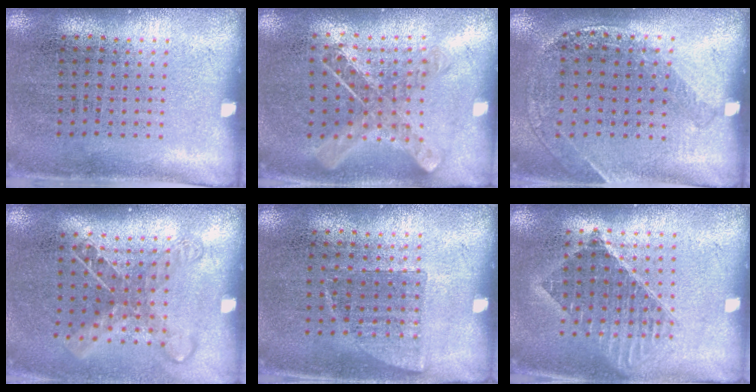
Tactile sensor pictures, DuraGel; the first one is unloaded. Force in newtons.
{"total": 1.0, "press": 1.0, "slide": 0.1}
{"total": 1.2, "press": 1.2, "slide": 0.2}
{"total": 1.5, "press": 1.2, "slide": 1.0}
{"total": 0.8, "press": 0.7, "slide": 0.3}
{"total": 1.5, "press": 1.3, "slide": 0.8}